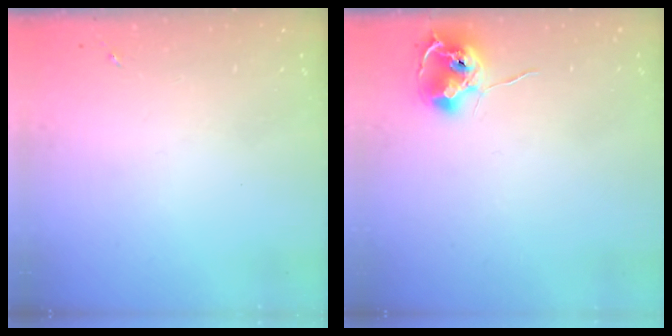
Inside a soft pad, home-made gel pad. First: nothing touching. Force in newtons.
{"total": 9.1, "press": 9.1, "slide": 0.6}